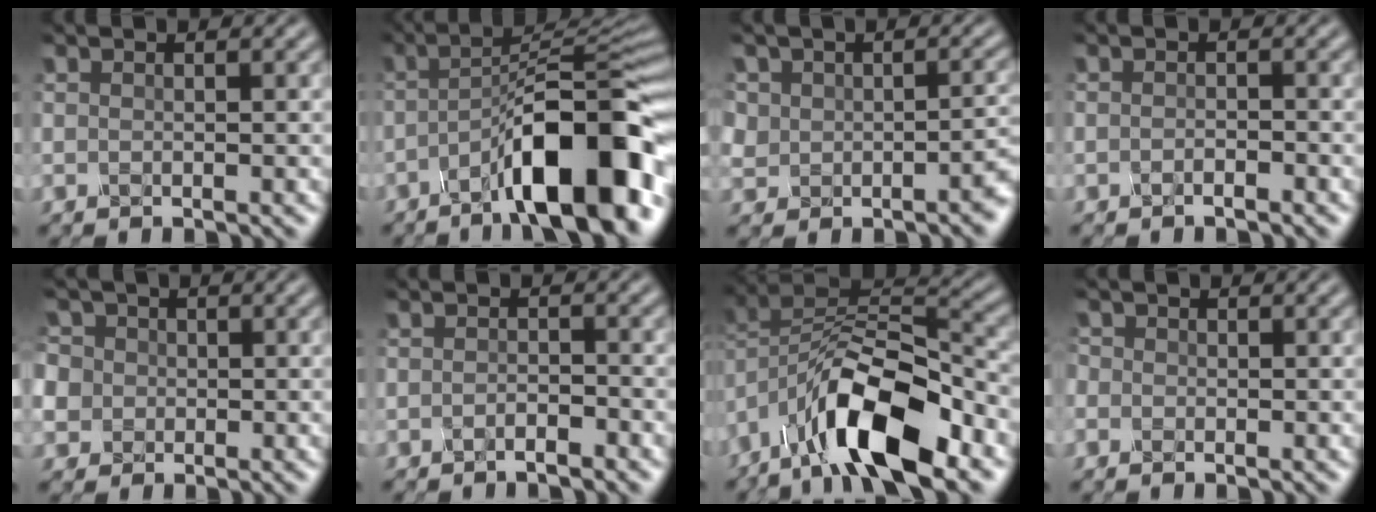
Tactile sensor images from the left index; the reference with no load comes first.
{"total": 11.9, "force": [-5.5, 3.0, 10.1], "torque": [-0.148, 0.011, -0.082]}
{"total": 2.7, "force": [-0.8, 2.5, 0.8], "torque": [0.002, 0.000, -0.008]}
{"total": 0.8, "force": [-0.8, -0.1, 0.0], "torque": [-0.006, -0.001, -0.006]}
{"total": 5.6, "force": [0.4, 5.3, 1.8], "torque": [-0.055, 0.034, -0.011]}
{"total": 1.0, "force": [-1.0, -0.1, 0.1], "torque": [-0.009, 0.000, -0.013]}
{"total": 11.0, "force": [-6.2, 4.3, 7.9], "torque": [-0.141, 0.007, -0.116]}
{"total": 0.8, "force": [-0.1, 0.6, -0.5], "torque": [0.006, -0.004, 0.000]}